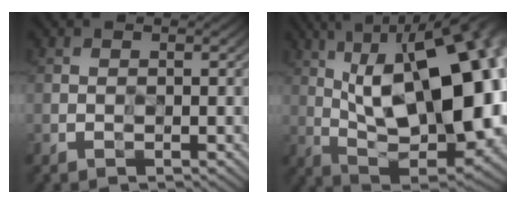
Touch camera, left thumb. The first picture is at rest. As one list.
[{"total": 19.9, "force": [3.1, 9.2, 17.3], "torque": [-0.254, 0.042, 0.040]}]